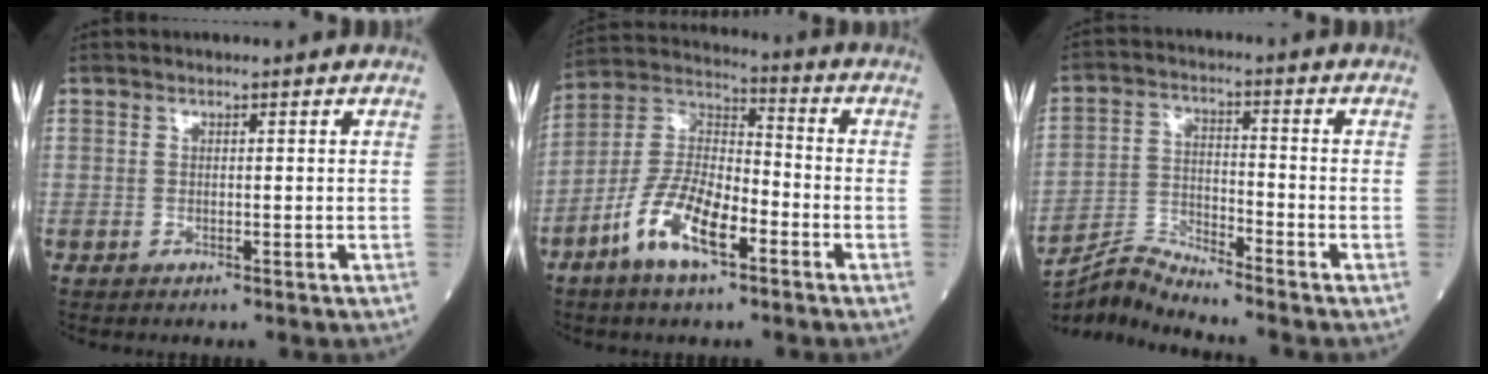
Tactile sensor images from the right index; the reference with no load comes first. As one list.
[{"total": 12.0, "force": [-5.9, 4.1, 9.6], "torque": [-0.198, 0.007, -0.113]}, {"total": 7.3, "force": [-7.0, -1.9, 0.0], "torque": [-0.014, 0.001, -0.135]}]